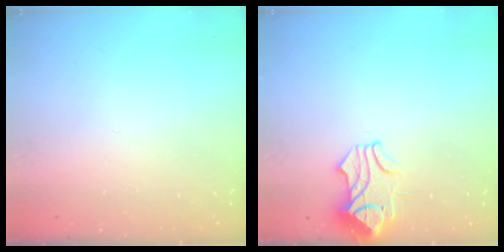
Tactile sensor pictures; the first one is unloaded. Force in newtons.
{"total": 1.2, "press": 0.9, "slide": 0.8}